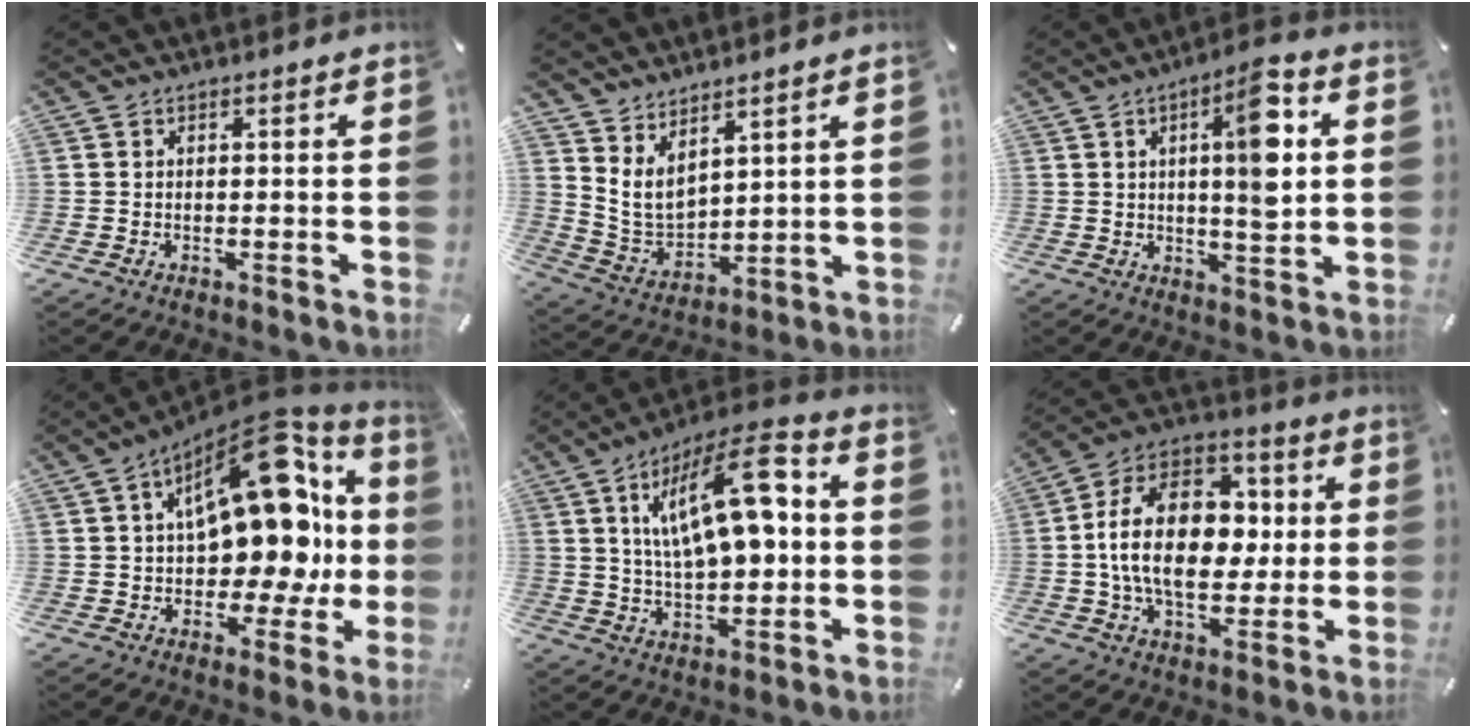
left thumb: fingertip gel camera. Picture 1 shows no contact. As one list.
[{"total": 6.9, "force": [5.0, 4.0, 2.7], "torque": [-0.087, -0.033, 0.095]}, {"total": 12.3, "force": [3.5, 4.6, 10.9], "torque": [-0.139, -0.015, 0.048]}, {"total": 22.8, "force": [6.6, 12.7, 17.7], "torque": [-0.250, -0.056, 0.110]}, {"total": 20.3, "force": [5.2, 9.5, 17.2], "torque": [-0.285, -0.011, 0.082]}, {"total": 20.4, "force": [0.5, 14.3, 14.5], "torque": [-0.269, 0.007, 0.006]}]